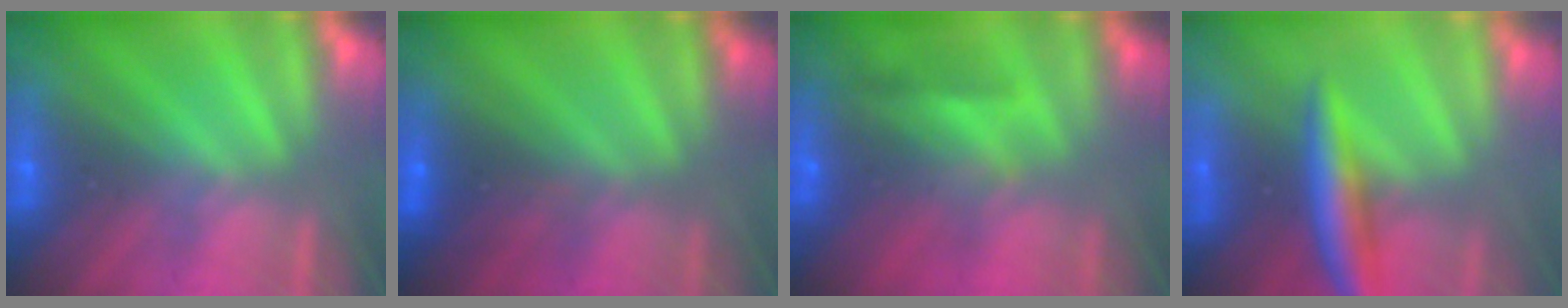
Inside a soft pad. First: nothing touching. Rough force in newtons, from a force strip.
{"total": 5.3}
{"total": 5.6}
{"total": 7.3}